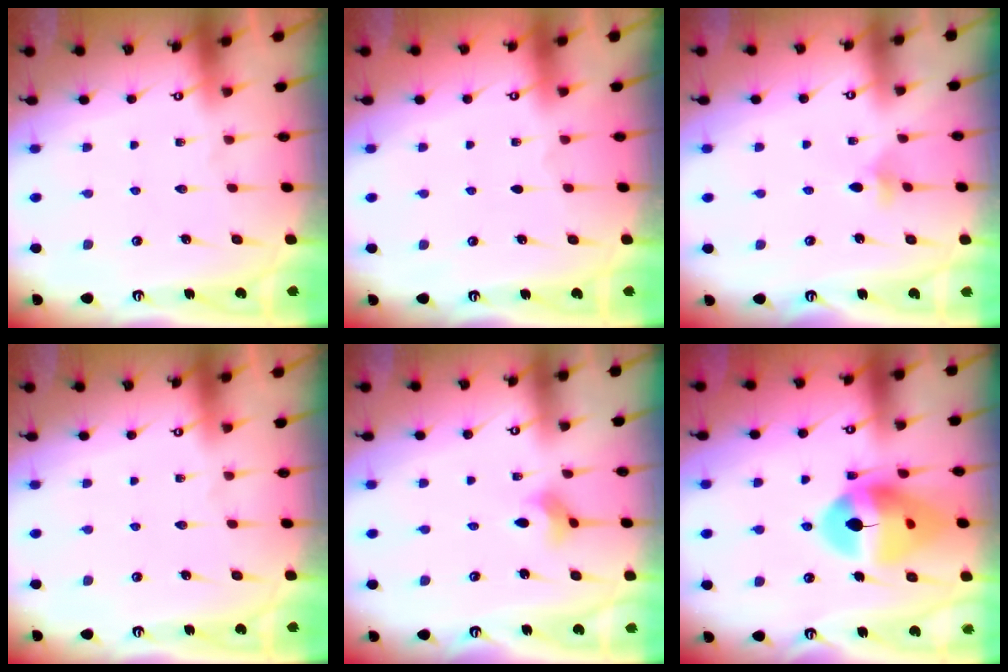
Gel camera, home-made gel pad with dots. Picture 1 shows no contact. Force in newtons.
{"total": 0.0}
{"total": 4.5, "press": 4.4, "slide": 1.0}
{"total": 0.0}
{"total": 2.9, "press": 2.9, "slide": 0.3}
{"total": 16.7, "press": 16.5, "slide": 2.0}